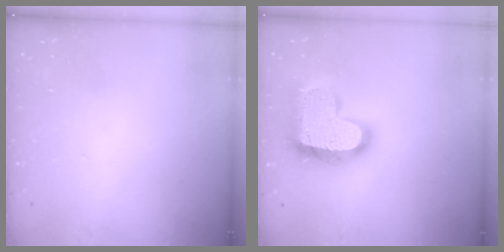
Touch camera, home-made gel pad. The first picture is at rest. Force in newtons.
{"total": 20.5, "press": 20.4, "slide": 1.5}